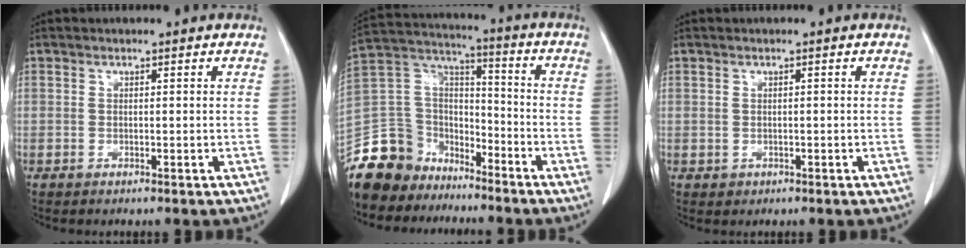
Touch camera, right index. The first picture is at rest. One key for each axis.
{"total": 13.5, "fx": -10.9, "fy": 8.0, "fz": 1.4, "tx": -0.038, "ty": 0.073, "tz": -0.202}
{"total": 0.8, "fx": -0.1, "fy": 0.7, "fz": 0.3, "tx": -0.004, "ty": 0.002, "tz": 0.003}